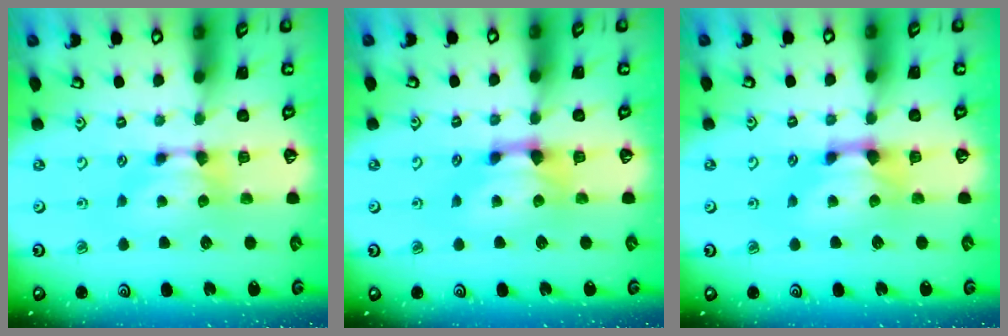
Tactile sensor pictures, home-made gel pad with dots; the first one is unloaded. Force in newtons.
{"total": 1.9, "press": 1.3, "slide": 1.4}
{"total": 1.9, "press": 1.3, "slide": 1.4}